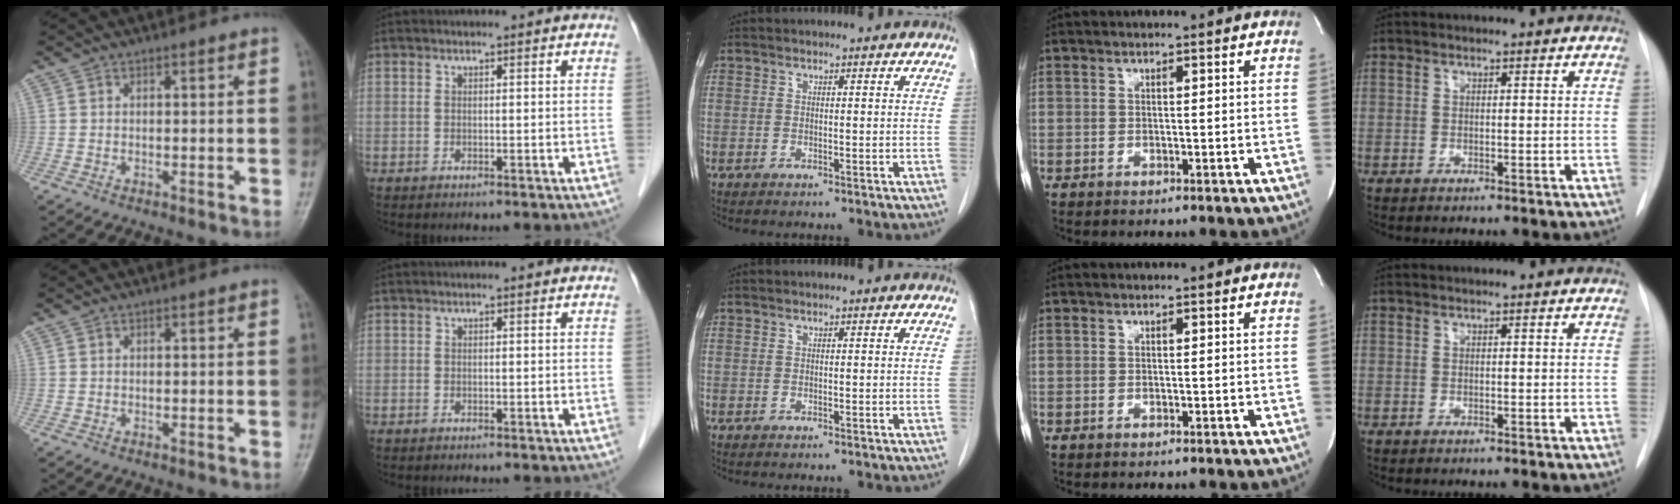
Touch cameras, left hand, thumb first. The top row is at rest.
{}